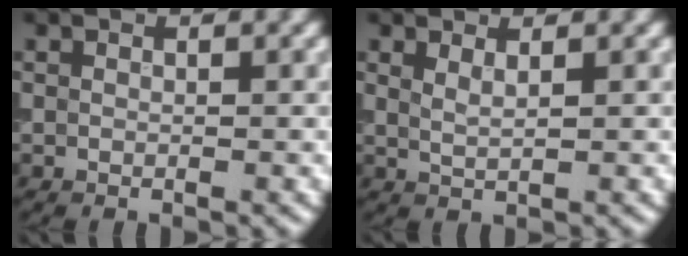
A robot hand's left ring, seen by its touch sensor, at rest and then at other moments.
{"total": 1.3, "force": [0.9, 0.5, 0.9], "torque": [-0.013, -0.002, 0.016]}